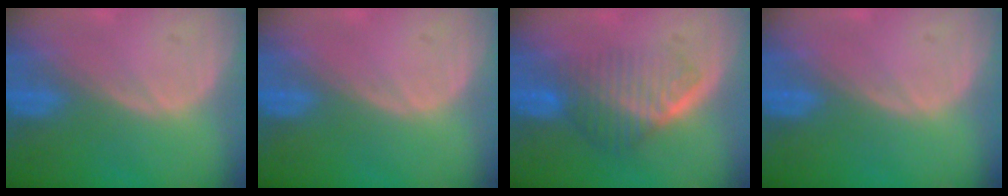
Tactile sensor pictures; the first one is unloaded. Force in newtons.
{"total": 0.0}
{"total": 6.6, "press": 5.9, "slide": 2.9}
{"total": 0.0}